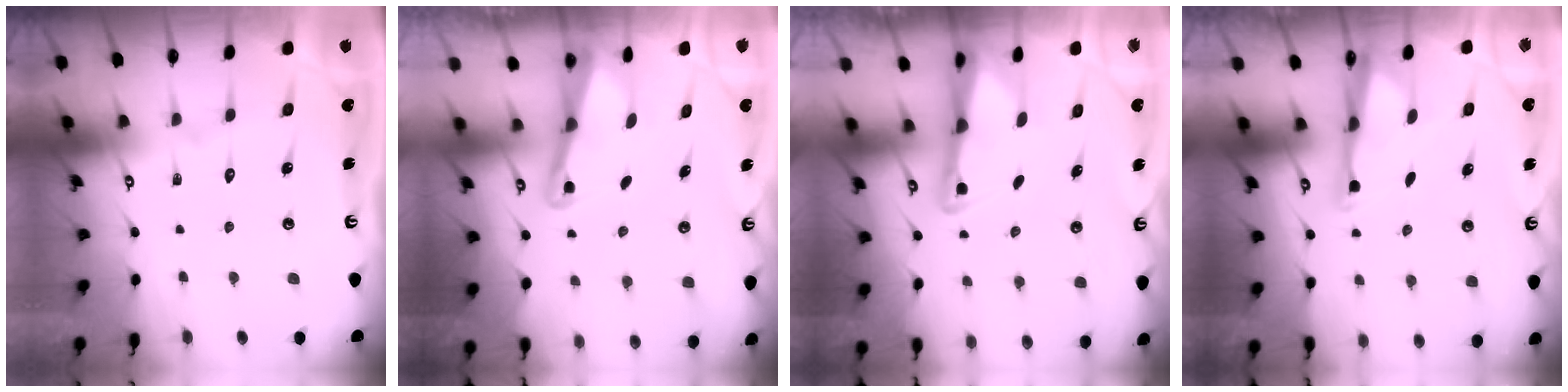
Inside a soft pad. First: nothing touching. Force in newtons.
{"total": 2.1, "press": 2.1, "slide": 0.3}
{"total": 2.4, "press": 2.3, "slide": 0.6}
{"total": 3.0, "press": 2.9, "slide": 0.6}